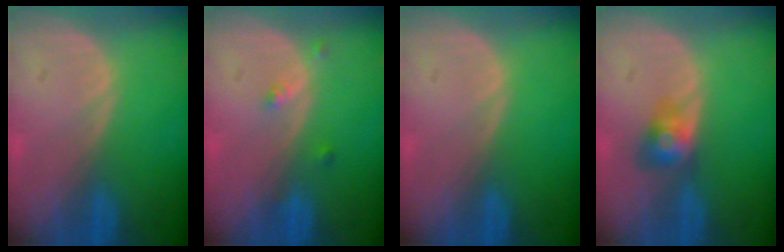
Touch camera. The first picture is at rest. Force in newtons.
{"total": 1.9, "press": 1.5, "slide": 1.0}
{"total": 0.0}
{"total": 3.3, "press": 3.3, "slide": 0.3}